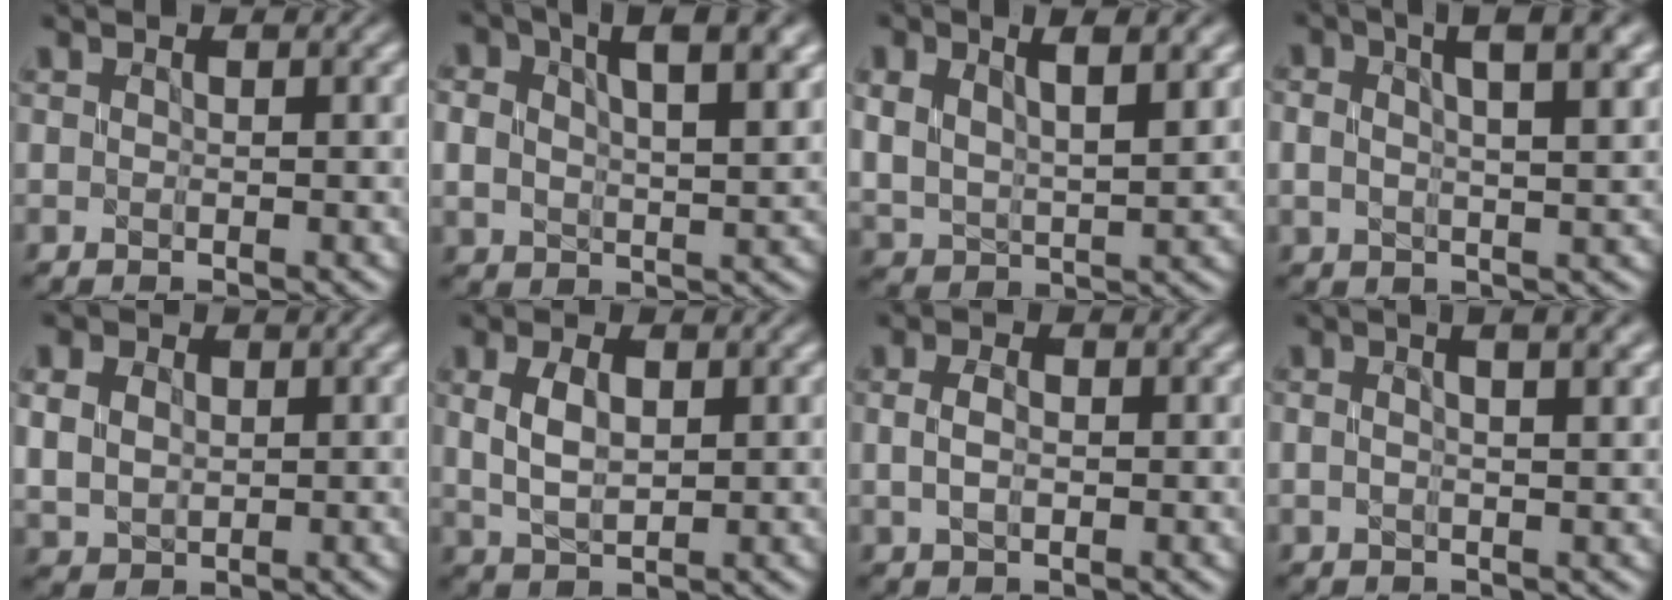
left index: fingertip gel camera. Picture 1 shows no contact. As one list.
[{"total": 8.7, "force": [3.9, 4.6, 6.3], "torque": [-0.092, 0.014, 0.054]}, {"total": 6.4, "force": [3.1, 3.0, 4.7], "torque": [-0.089, -0.001, 0.054]}, {"total": 7.0, "force": [3.4, 2.7, 5.4], "torque": [-0.070, 0.022, 0.034]}, {"total": 5.3, "force": [1.8, 4.1, 2.9], "torque": [-0.076, 0.018, 0.021]}, {"total": 3.5, "force": [0.8, 2.1, 2.8], "torque": [-0.068, 0.002, 0.021]}, {"total": 2.1, "force": [0.1, 1.4, 1.6], "torque": [-0.046, 0.002, 0.006]}, {"total": 5.7, "force": [2.5, 2.4, 4.5], "torque": [-0.049, 0.023, 0.004]}]